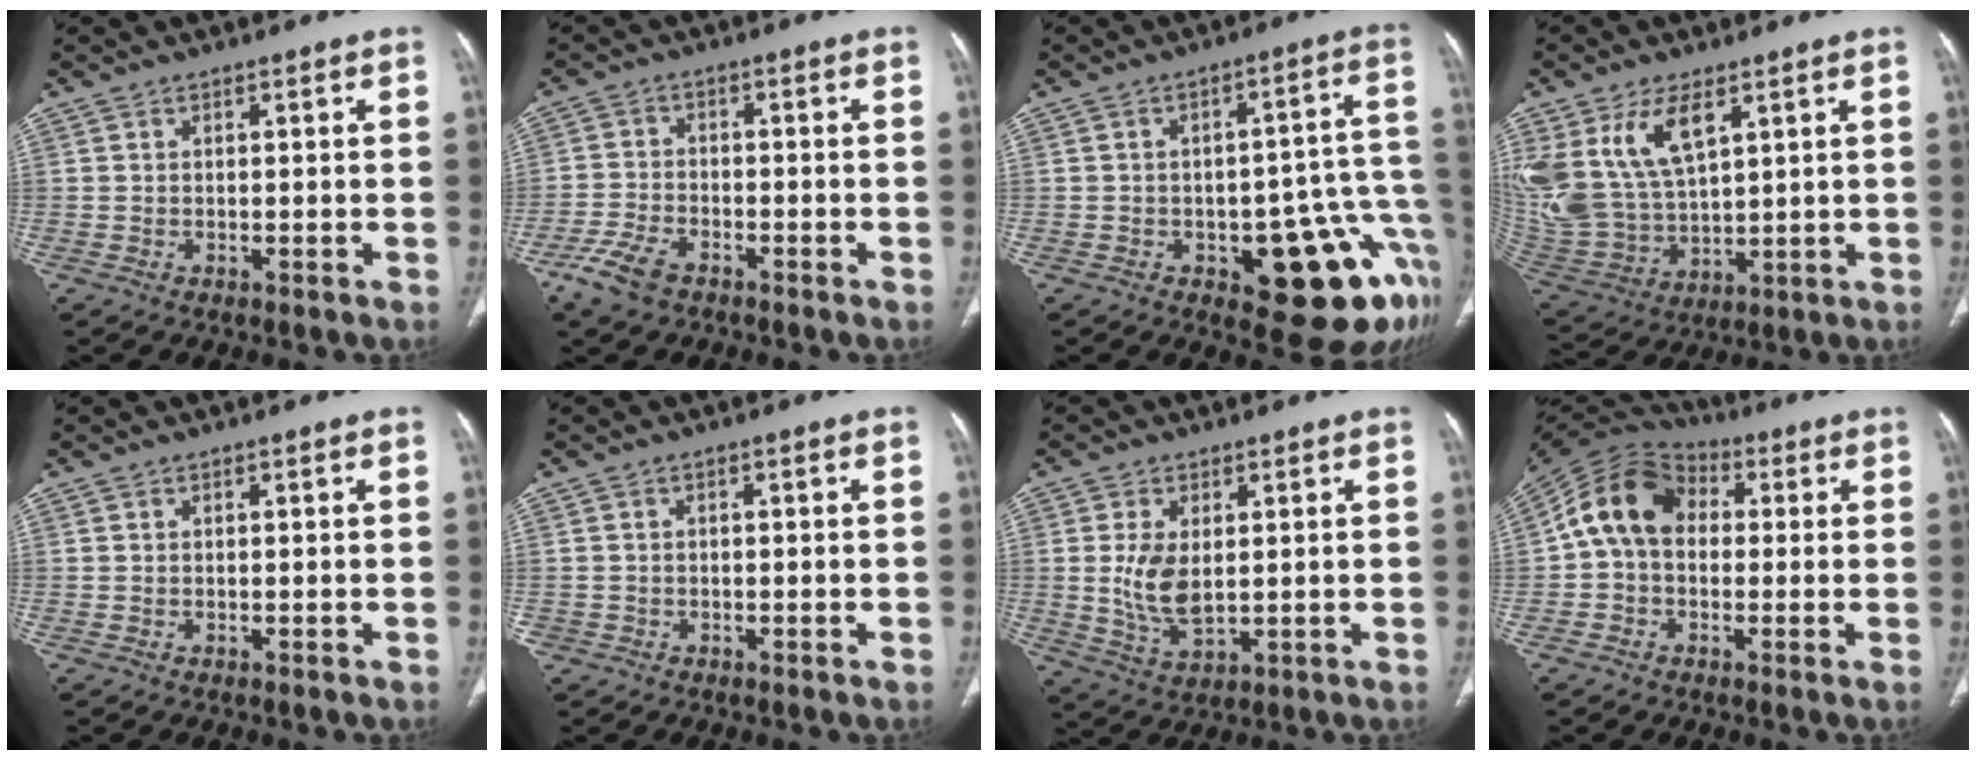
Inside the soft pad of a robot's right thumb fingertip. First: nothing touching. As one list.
[{"total": 6.2, "force": [-4.2, 2.9, 3.4], "torque": [-0.081, 0.011, -0.081]}, {"total": 18.4, "force": [-6.8, 7.8, 15.3], "torque": [-0.106, 0.053, -0.068]}, {"total": 16.4, "force": [7.4, 8.7, 11.8], "torque": [-0.236, -0.027, 0.162]}, {"total": 0.0}, {"total": 1.1, "force": [-0.4, 1.0, 0.1], "torque": [0.005, 0.006, -0.008]}, {"total": 7.9, "force": [0.8, 4.3, 6.6], "torque": [-0.125, -0.014, 0.027]}, {"total": 12.3, "force": [0.9, 9.1, 8.1], "torque": [-0.136, 0.036, 0.001]}]